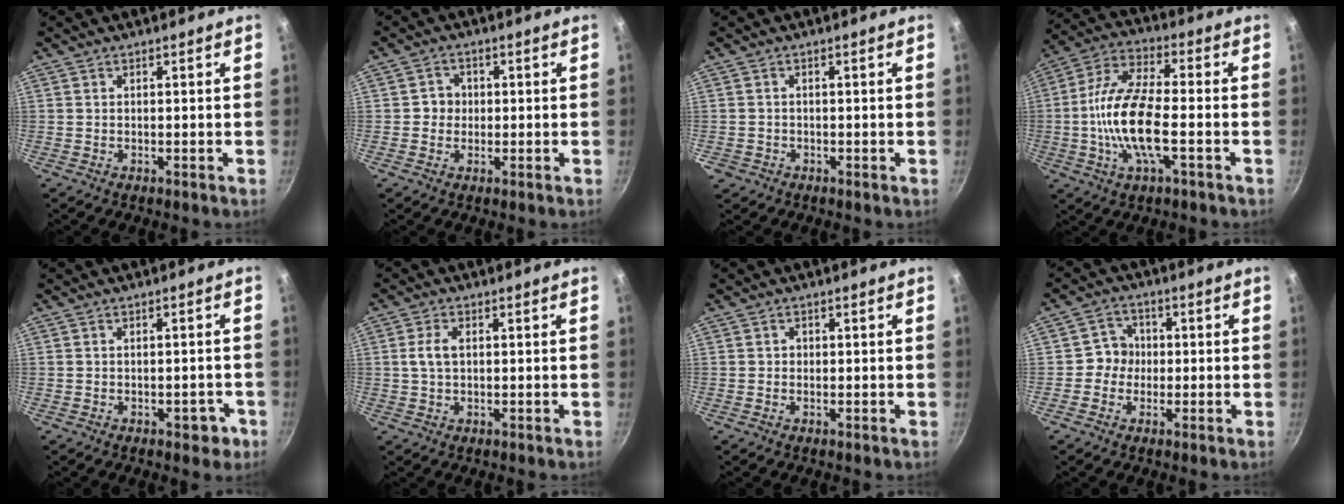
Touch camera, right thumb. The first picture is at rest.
{"total": 3.2, "force": [0.0, 3.0, 1.1], "torque": [0.004, 0.008, -0.005]}
{"total": 1.6, "force": [-0.8, 1.3, 0.2], "torque": [-0.001, 0.004, -0.017]}
{"total": 15.7, "force": [-2.8, 5.8, 14.3], "torque": [-0.299, 0.030, -0.057]}
{"total": 3.0, "force": [-1.6, 1.7, 2.0], "torque": [-0.007, 0.014, -0.016]}
{"total": 3.6, "force": [0.5, 2.0, 2.9], "torque": [-0.065, 0.005, 0.009]}
{"total": 0.8, "force": [0.0, 0.8, 0.3], "torque": [0.002, 0.003, -0.001]}
{"total": 5.0, "force": [-0.5, 4.6, 1.7], "torque": [0.004, 0.014, -0.019]}